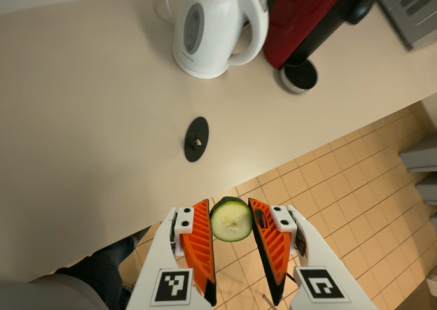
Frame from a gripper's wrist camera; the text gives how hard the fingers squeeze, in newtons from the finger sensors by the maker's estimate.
{"total": 8.7, "left": 8.9, "right": 8.5}